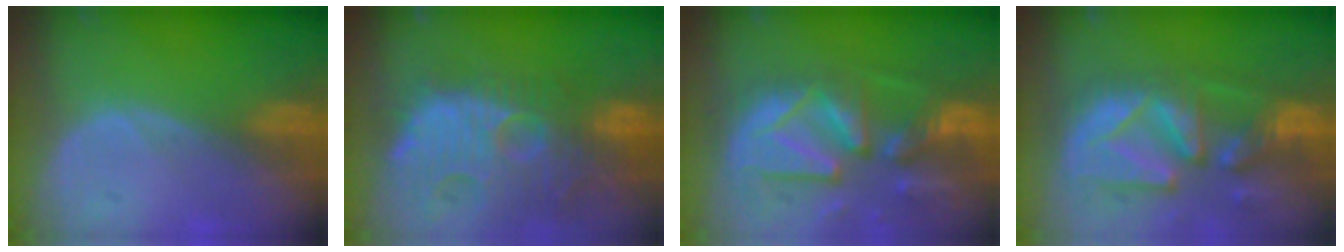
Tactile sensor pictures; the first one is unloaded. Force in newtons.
{"total": 14.4, "press": 12.6, "slide": 7.0}
{"total": 13.3, "press": 11.4, "slide": 6.7}
{"total": 13.1, "press": 11.4, "slide": 6.5}